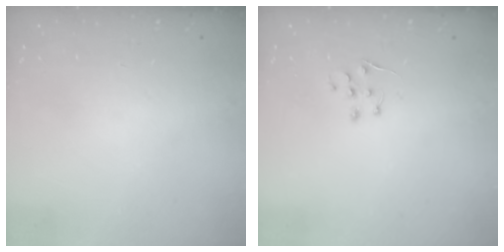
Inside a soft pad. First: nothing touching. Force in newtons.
{"total": 5.1, "press": 5.1, "slide": 0.7}